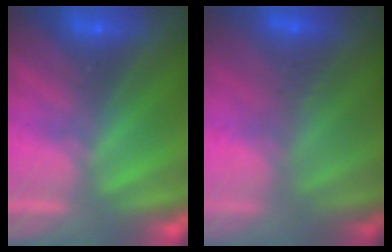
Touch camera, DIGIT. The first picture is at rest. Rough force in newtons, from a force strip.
{"total": 2.4}